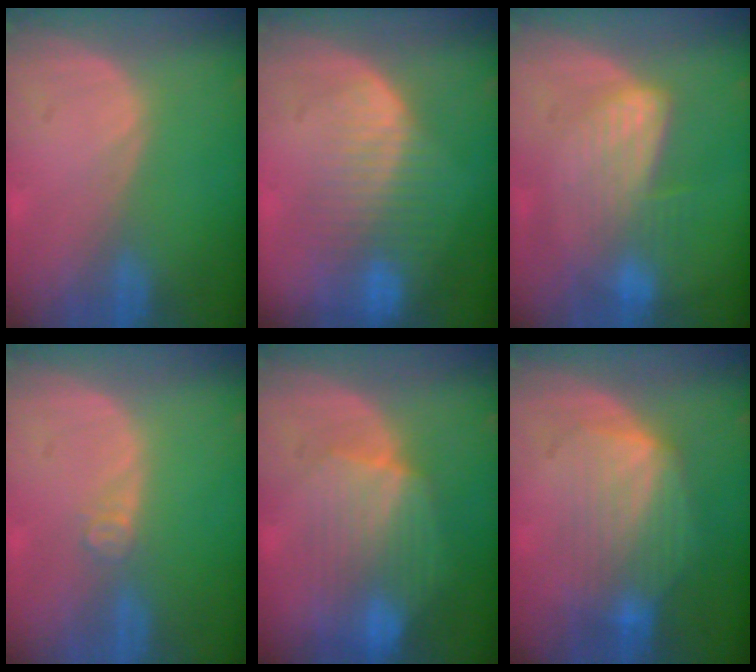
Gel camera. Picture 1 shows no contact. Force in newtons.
{"total": 8.6, "press": 7.4, "slide": 4.4}
{"total": 7.0, "press": 6.1, "slide": 3.5}
{"total": 2.0, "press": 1.6, "slide": 1.1}
{"total": 8.4, "press": 8.0, "slide": 2.7}
{"total": 7.4, "press": 7.3, "slide": 1.4}